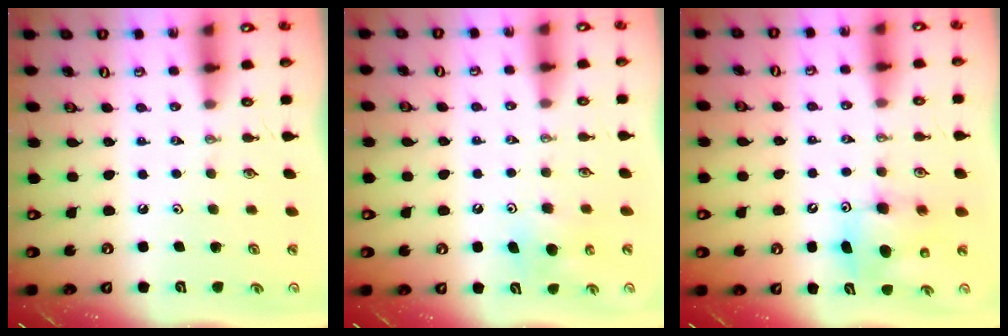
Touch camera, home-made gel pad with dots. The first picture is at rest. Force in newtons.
{"total": 6.1, "press": 6.1, "slide": 0.6}
{"total": 8.0, "press": 7.7, "slide": 2.1}